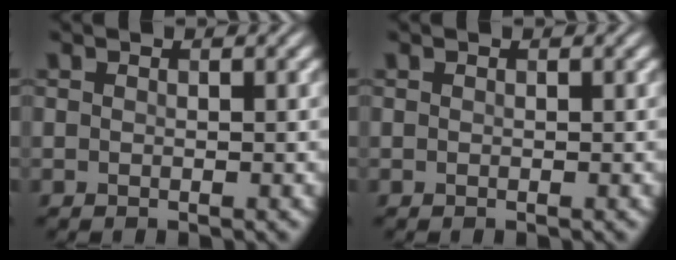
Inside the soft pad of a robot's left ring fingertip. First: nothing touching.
{"total": 0.0}